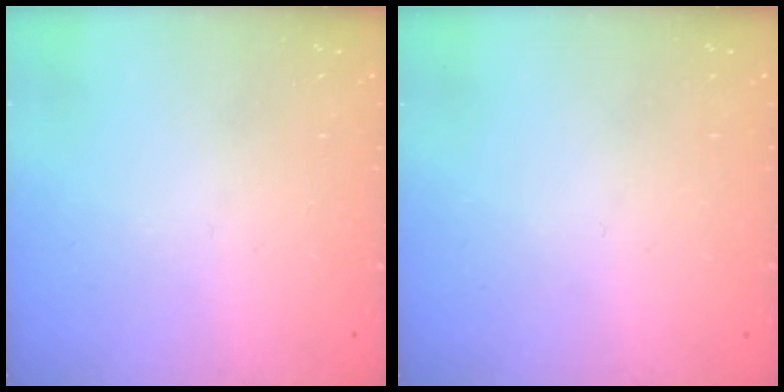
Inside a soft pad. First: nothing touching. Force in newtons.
{"total": 0.0}